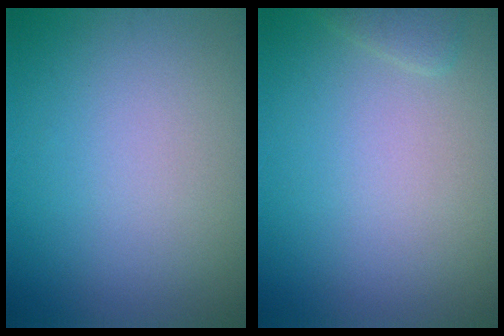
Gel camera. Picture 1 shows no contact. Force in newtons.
{"total": 1.2, "press": 1.2, "slide": 0.1}